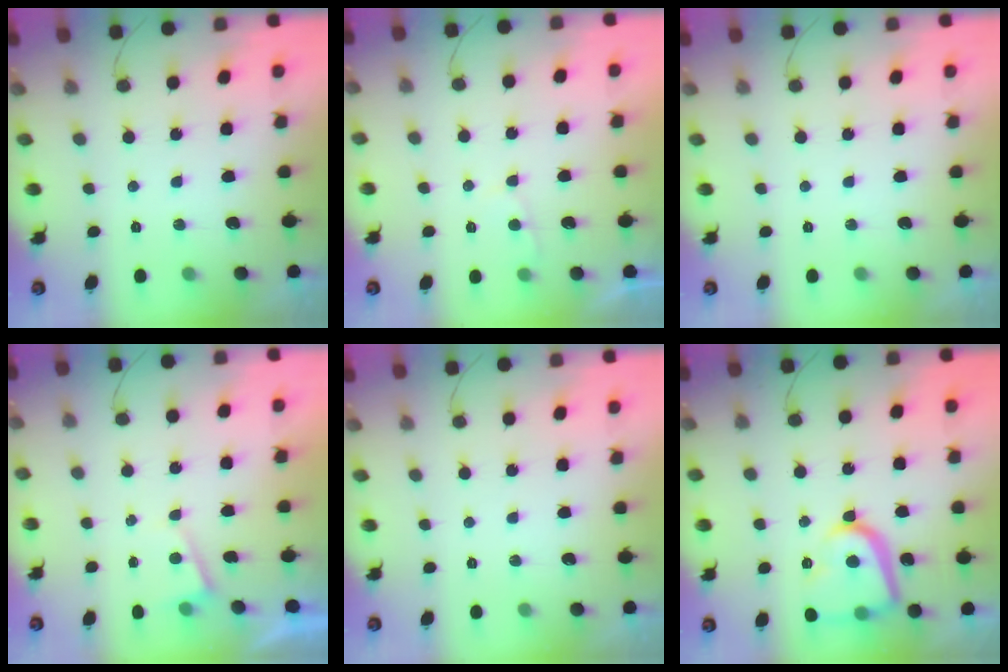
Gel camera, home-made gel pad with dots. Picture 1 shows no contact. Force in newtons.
{"total": 2.4, "press": 2.4, "slide": 0.4}
{"total": 0.0}
{"total": 1.6, "press": 1.5, "slide": 0.2}
{"total": 0.0}
{"total": 16.2, "press": 16.2, "slide": 1.5}